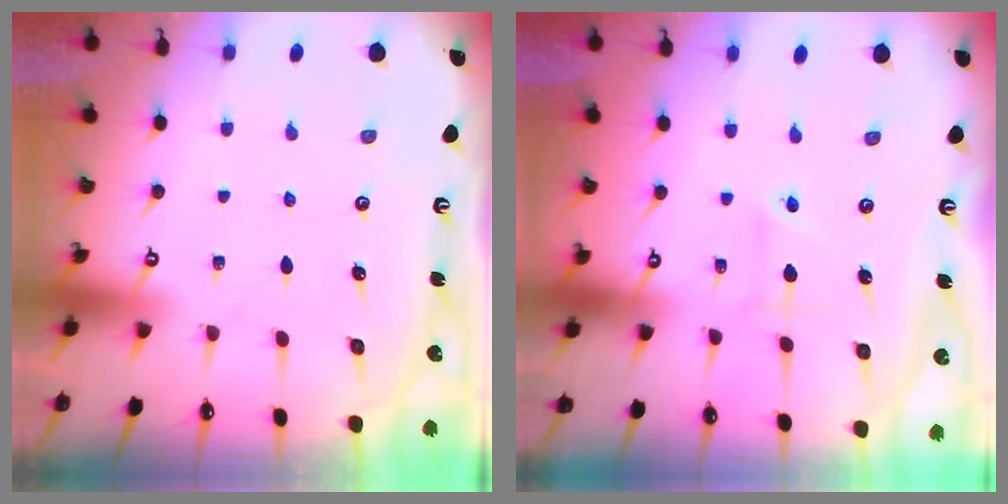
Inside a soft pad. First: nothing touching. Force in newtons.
{"total": 3.0, "press": 2.9, "slide": 0.6}